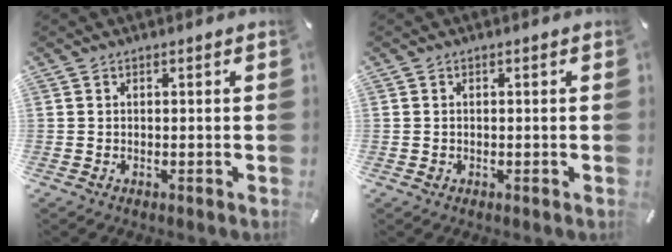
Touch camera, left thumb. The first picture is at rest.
{"total": 0.8, "force": [-0.2, 0.6, 0.4], "torque": [-0.007, 0.003, -0.005]}